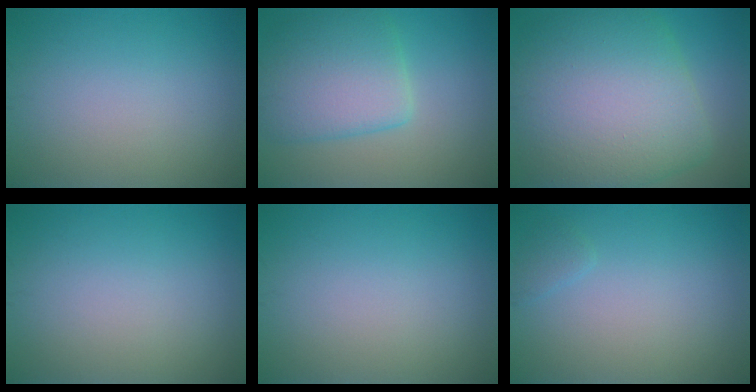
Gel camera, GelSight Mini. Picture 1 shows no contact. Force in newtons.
{"total": 6.2, "press": 6.2, "slide": 0.5}
{"total": 12.3, "press": 12.2, "slide": 0.8}
{"total": 0.0}
{"total": 0.0}
{"total": 0.8, "press": 0.8, "slide": 0.1}